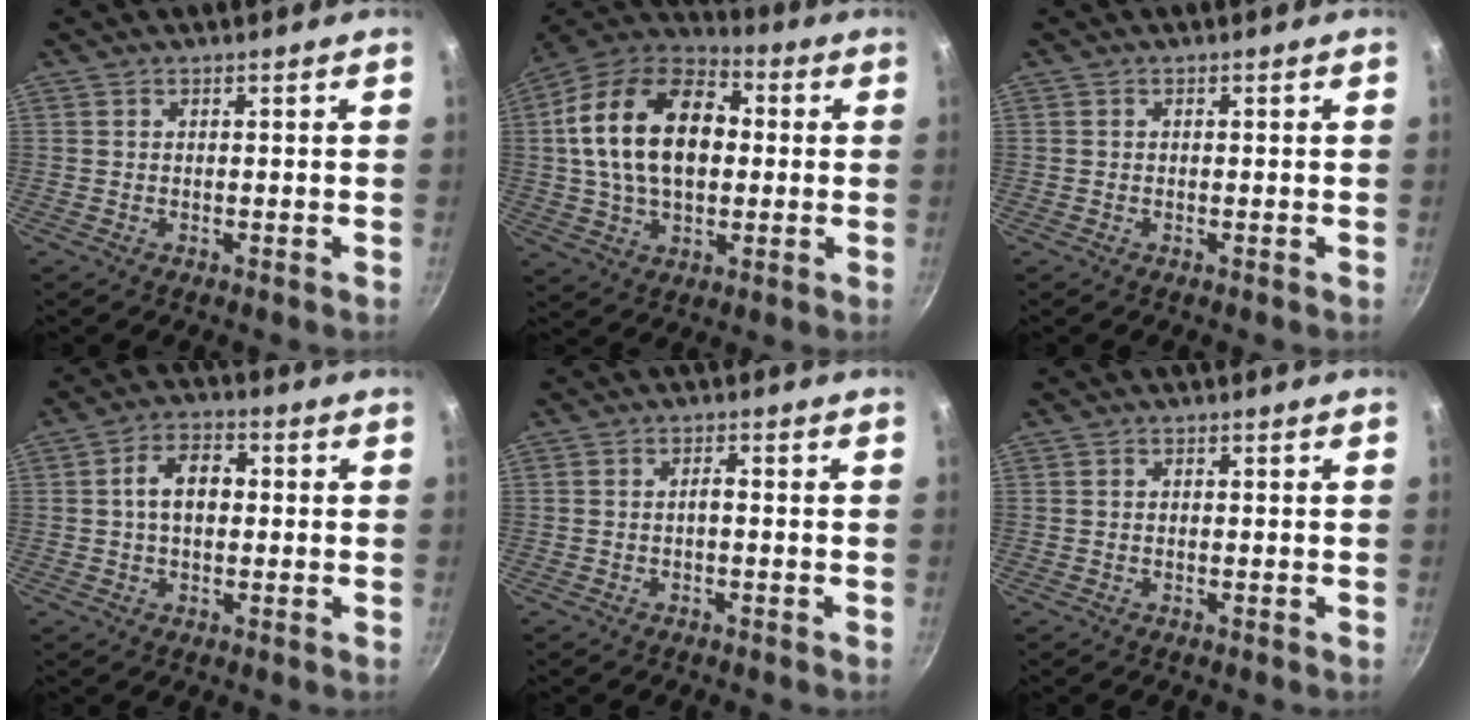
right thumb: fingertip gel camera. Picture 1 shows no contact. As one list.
[{"total": 21.9, "force": [2.4, 14.0, 16.6], "torque": [-0.267, 0.029, 0.028]}, {"total": 0.0}, {"total": 7.4, "force": [0.5, 4.8, 5.5], "torque": [-0.073, 0.021, -0.001]}, {"total": 1.5, "force": [-0.5, 0.5, 1.3], "torque": [-0.025, 0.012, -0.010]}, {"total": 0.6, "force": [0.0, 0.5, 0.3], "torque": [-0.004, 0.004, -0.002]}]